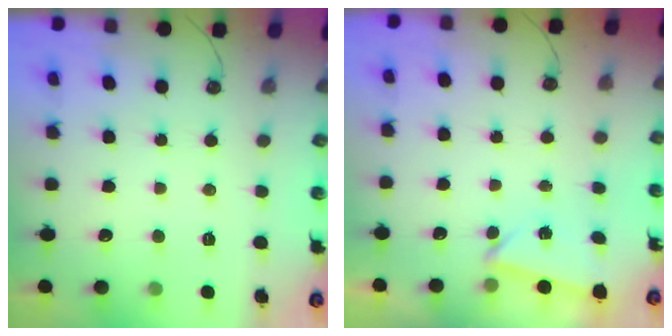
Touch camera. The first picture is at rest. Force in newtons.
{"total": 2.0, "press": 1.9, "slide": 0.7}